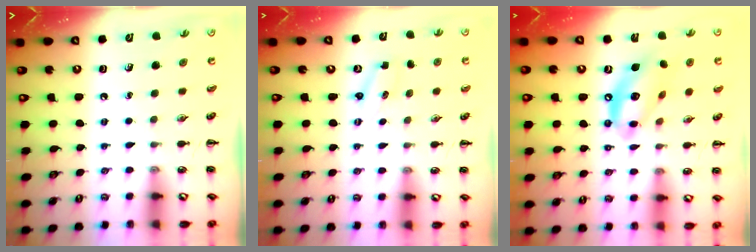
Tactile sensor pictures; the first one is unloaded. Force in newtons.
{"total": 1.2, "press": 1.2, "slide": 0.4}
{"total": 14.1, "press": 13.7, "slide": 3.5}